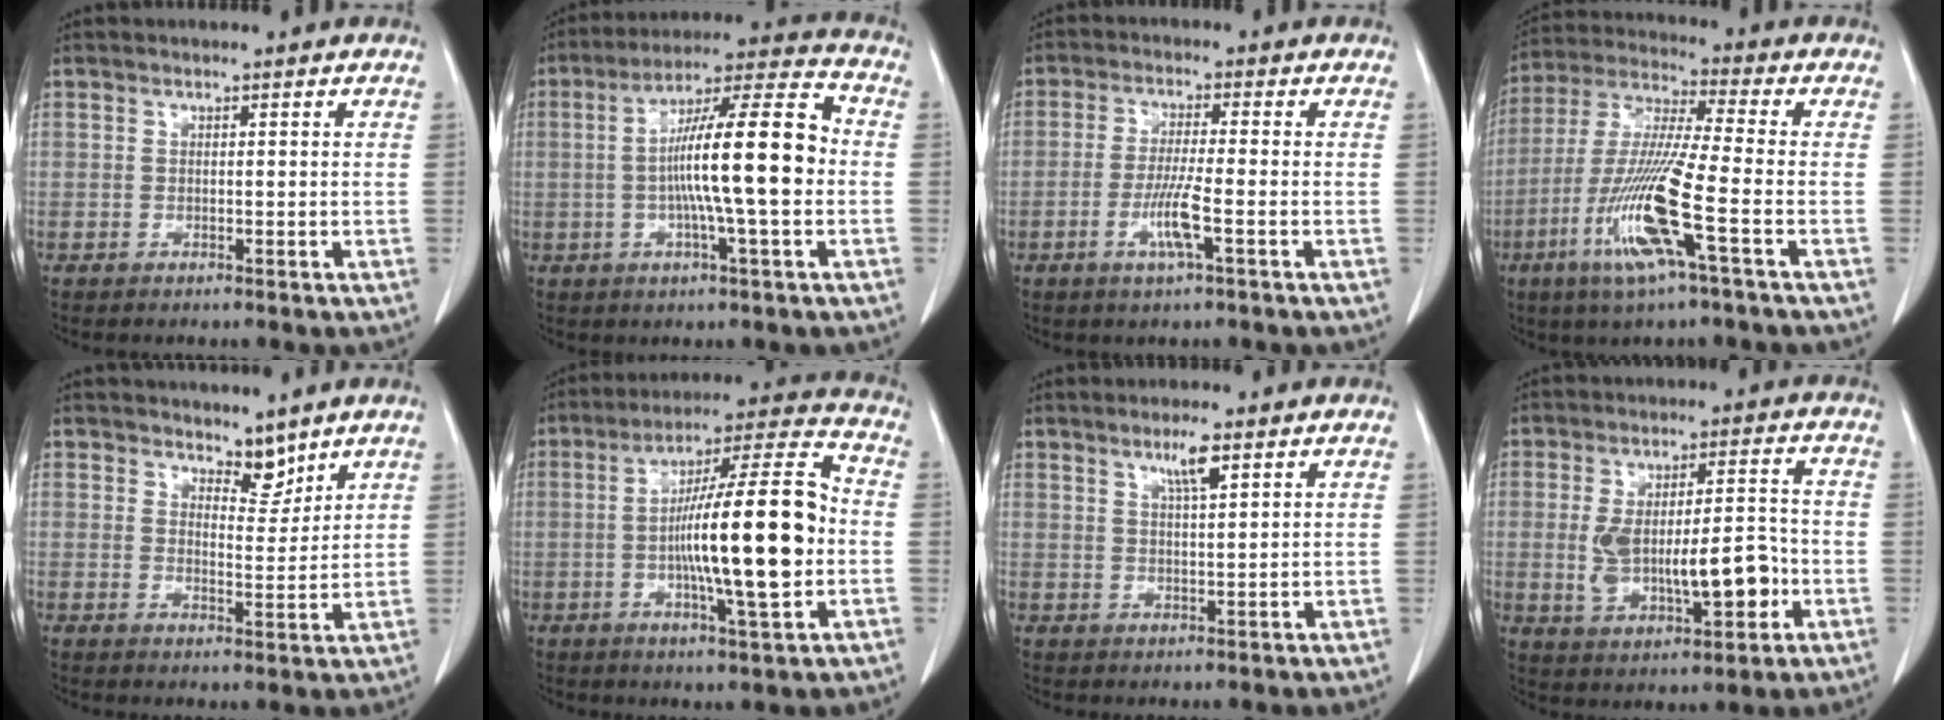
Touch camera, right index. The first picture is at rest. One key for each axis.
{"total": 15.5, "fx": -1.0, "fy": 0.9, "fz": 15.4, "tx": -0.251, "ty": 0.019, "tz": -0.023}
{"total": 5.5, "fx": -1.9, "fy": -0.1, "fz": 5.1, "tx": -0.097, "ty": -0.008, "tz": -0.037}
{"total": 14.0, "fx": -5.2, "fy": -0.2, "fz": 13.0, "tx": -0.270, "ty": -0.016, "tz": -0.104}
{"total": 4.1, "fx": 3.5, "fy": 1.6, "fz": 1.4, "tx": -0.016, "ty": -0.008, "tz": 0.059}
{"total": 18.1, "fx": -1.8, "fy": 1.5, "fz": 17.9, "tx": -0.292, "ty": 0.014, "tz": -0.031}
{"total": 3.8, "fx": 2.2, "fy": 0.2, "fz": 3.0, "tx": -0.057, "ty": -0.001, "tz": 0.040}
{"total": 12.8, "fx": -2.0, "fy": 4.6, "fz": 11.7, "tx": -0.202, "ty": 0.015, "tz": -0.016}